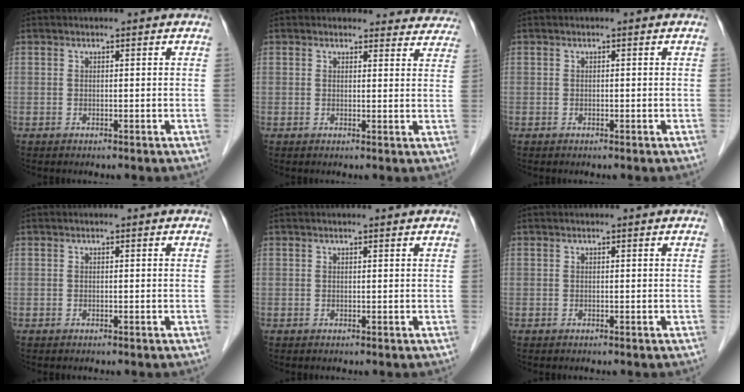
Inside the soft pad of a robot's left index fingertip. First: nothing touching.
{"total": 9.6, "force": [9.0, 3.2, 0.0], "torque": [0.051, -0.012, 0.064]}
{"total": 0.0}
{"total": 0.0}
{"total": 1.1, "force": [1.0, 0.0, 0.5], "torque": [-0.007, 0.007, 0.015]}
{"total": 0.0}